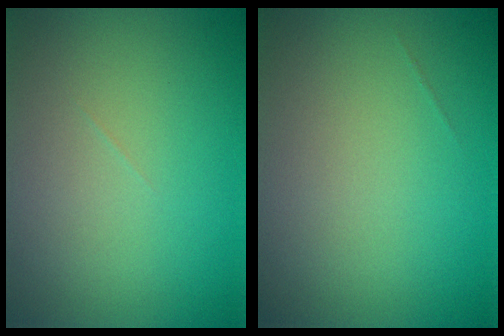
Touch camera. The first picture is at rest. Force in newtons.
{"total": 0.0}